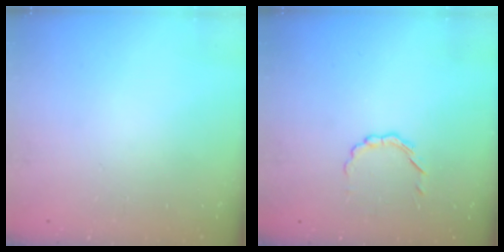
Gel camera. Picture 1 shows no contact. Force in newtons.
{"total": 3.1, "press": 3.0, "slide": 0.8}